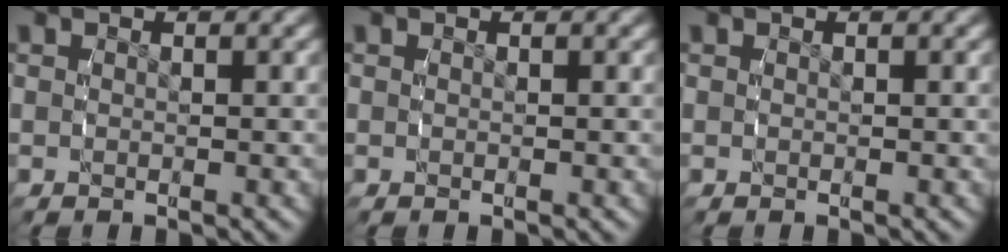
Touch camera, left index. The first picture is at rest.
{"total": 0.0}
{"total": 0.0}